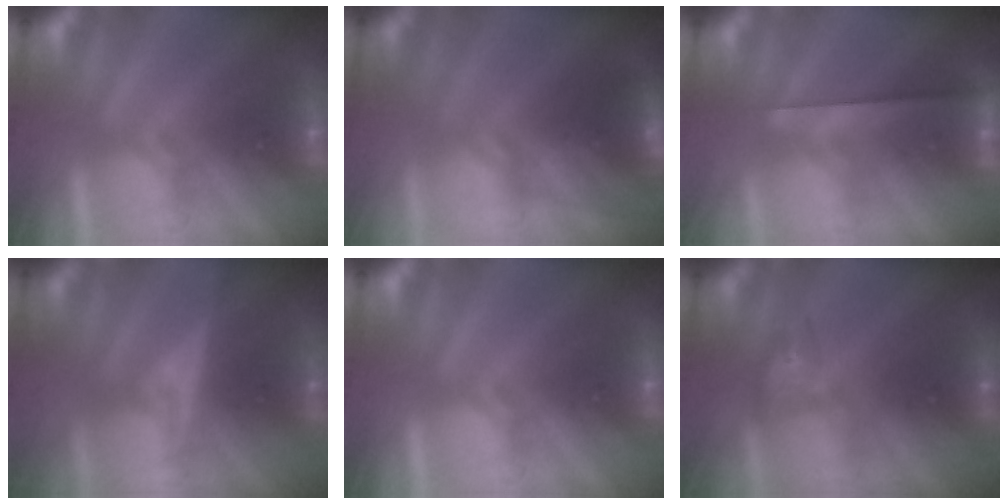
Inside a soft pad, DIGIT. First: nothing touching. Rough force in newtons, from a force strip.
{"total": 2.2}
{"total": 2.4}
{"total": 3.9}
{"total": 0.0}
{"total": 4.6}